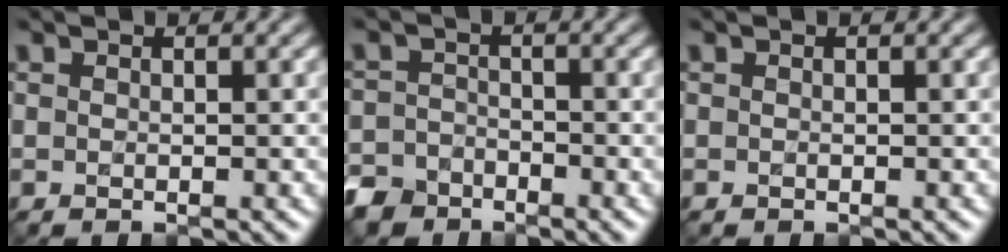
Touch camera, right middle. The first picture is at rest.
{"total": 3.9, "force": [-3.1, 2.3, 0.1], "torque": [-0.001, -0.006, -0.063]}
{"total": 0.0}